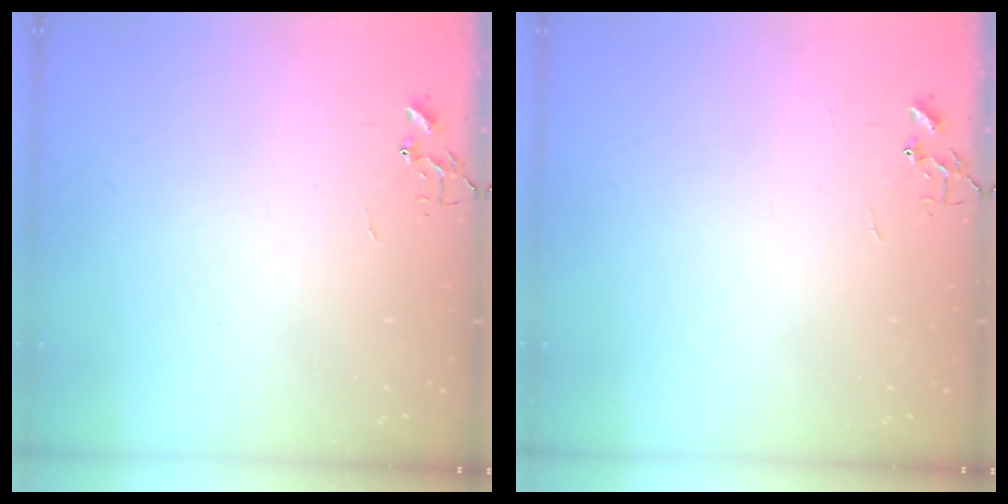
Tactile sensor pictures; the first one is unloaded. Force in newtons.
{"total": 0.0}